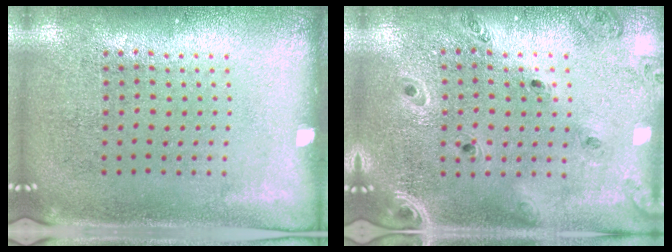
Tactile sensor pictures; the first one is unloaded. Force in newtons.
{"total": 0.8, "press": 0.8, "slide": 0.1}